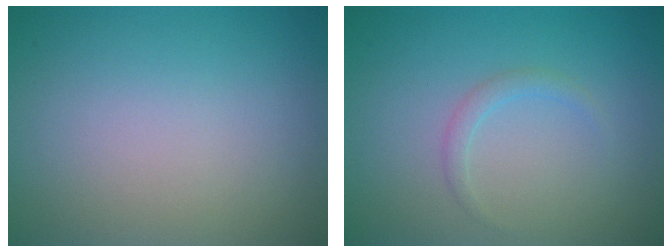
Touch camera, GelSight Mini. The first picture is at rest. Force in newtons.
{"total": 1.1, "press": 1.1, "slide": 0.1}